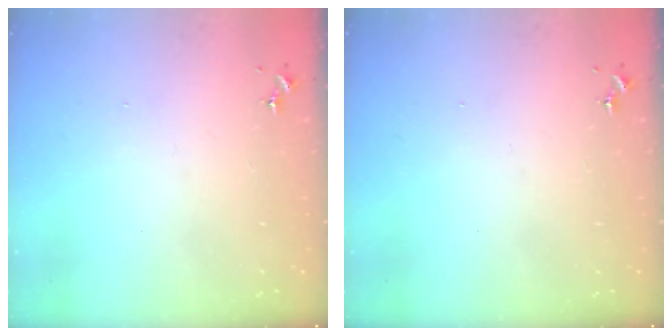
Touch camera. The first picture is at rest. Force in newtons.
{"total": 0.0}